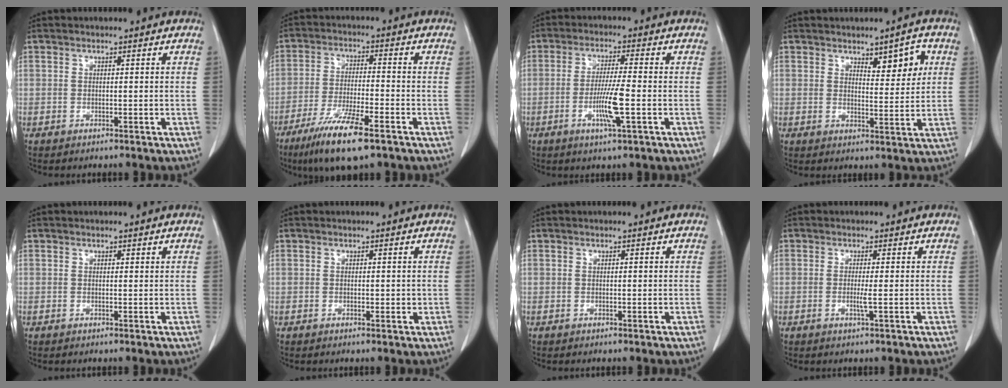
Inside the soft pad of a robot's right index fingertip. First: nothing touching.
{"total": 10.7, "force": [-6.8, 1.0, 8.3], "torque": [-0.157, -0.028, -0.118]}
{"total": 6.5, "force": [-2.0, -0.2, 6.2], "torque": [-0.117, -0.011, -0.037]}
{"total": 5.2, "force": [2.4, 1.7, 4.3], "torque": [-0.059, -0.002, 0.038]}
{"total": 0.0}
{"total": 1.0, "force": [0.1, 0.7, 0.8], "torque": [-0.007, 0.000, 0.004]}
{"total": 0.0}
{"total": 1.6, "force": [-0.3, -0.3, 1.6], "torque": [-0.033, -0.004, -0.007]}